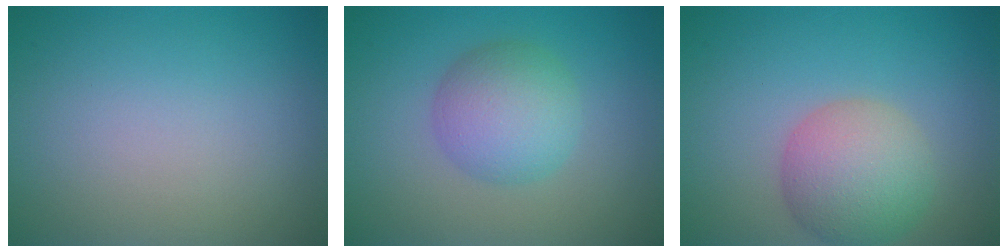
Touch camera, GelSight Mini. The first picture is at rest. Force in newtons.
{"total": 4.7, "press": 4.7, "slide": 0.1}
{"total": 5.4, "press": 5.4, "slide": 0.4}